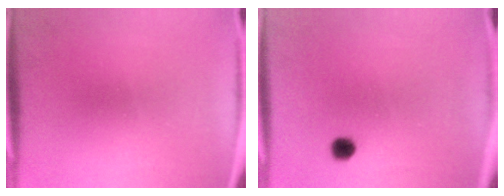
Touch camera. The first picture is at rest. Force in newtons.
{"total": 2.2}